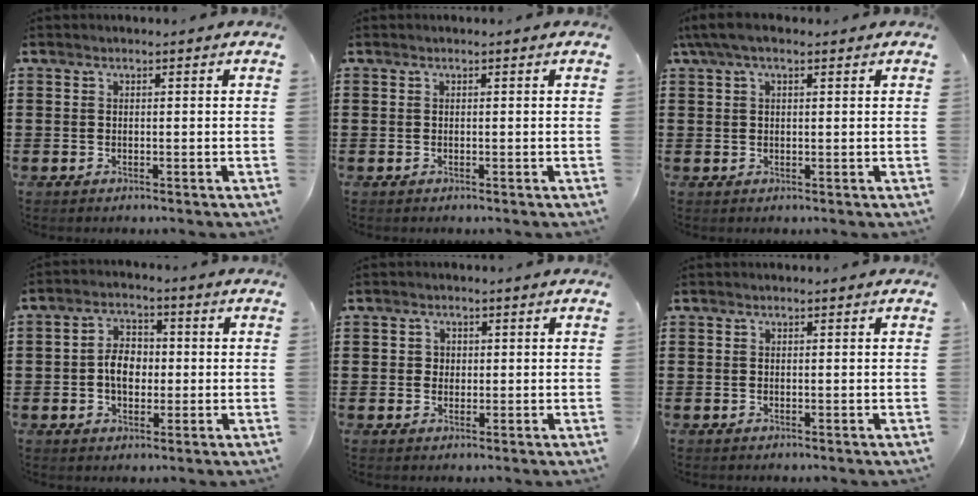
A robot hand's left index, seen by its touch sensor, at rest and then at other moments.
{"total": 0.0}
{"total": 3.3, "force": [1.5, 1.4, 2.6], "torque": [-0.054, 0.009, 0.026]}
{"total": 4.9, "force": [-0.6, 3.3, 3.6], "torque": [-0.066, 0.007, -0.015]}
{"total": 1.6, "force": [0.3, 1.5, 0.4], "torque": [-0.014, 0.007, 0.005]}
{"total": 0.0}